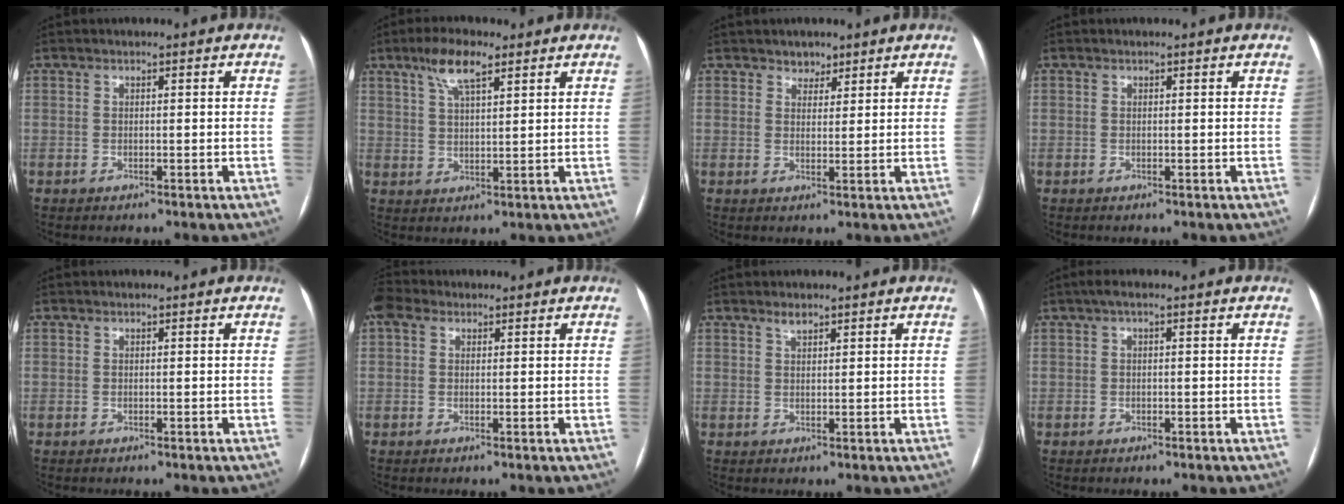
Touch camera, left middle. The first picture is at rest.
{"total": 6.2, "force": [3.9, 1.4, 4.6], "torque": [-0.096, 0.009, 0.073]}
{"total": 2.2, "force": [1.7, 1.3, 0.2], "torque": [-0.001, -0.003, 0.025]}
{"total": 0.0}
{"total": 0.0}
{"total": 3.3, "force": [1.8, 2.3, 1.6], "torque": [-0.041, 0.031, 0.037]}
{"total": 1.3, "force": [1.1, 0.4, 0.6], "torque": [-0.015, -0.001, 0.021]}
{"total": 1.5, "force": [0.6, 0.3, 1.4], "torque": [-0.023, 0.008, 0.006]}